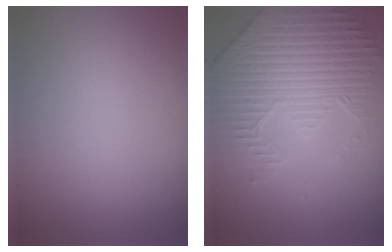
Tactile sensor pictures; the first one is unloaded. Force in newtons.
{"total": 7.4, "press": 5.6, "slide": 4.8}